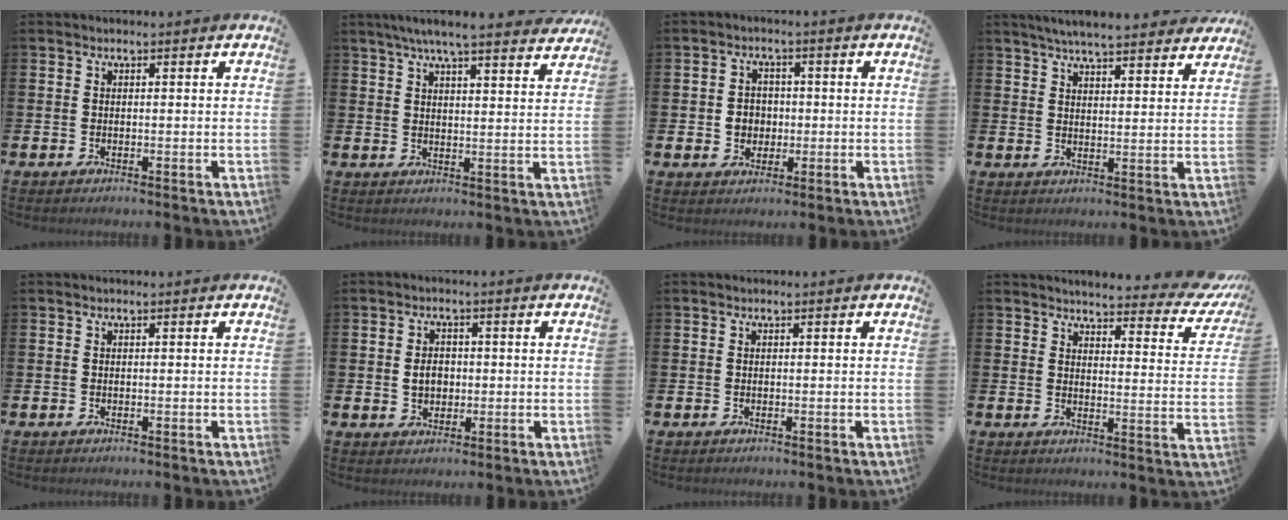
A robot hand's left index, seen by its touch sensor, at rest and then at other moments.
{"total": 6.5, "force": [6.0, 0.2, 2.6], "torque": [-0.054, -0.025, 0.103]}
{"total": 3.1, "force": [-0.1, 3.0, 0.8], "torque": [-0.004, 0.000, -0.013]}
{"total": 5.8, "force": [5.5, 0.3, 1.6], "torque": [-0.034, -0.031, 0.096]}
{"total": 0.0}
{"total": 3.0, "force": [0.0, 2.4, 1.8], "torque": [-0.015, 0.002, -0.008]}
{"total": 0.0}
{"total": 4.1, "force": [3.9, 0.9, 0.9], "torque": [-0.016, -0.041, 0.059]}